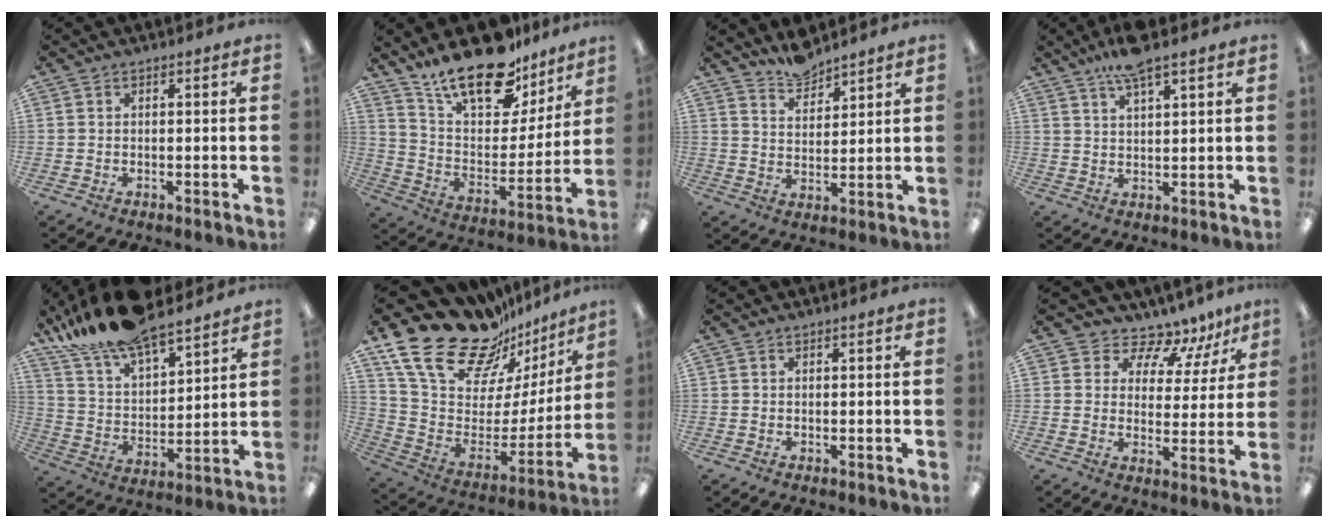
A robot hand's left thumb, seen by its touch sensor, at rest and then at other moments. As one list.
[{"total": 21.5, "force": [16.2, 9.3, 10.6], "torque": [-0.182, -0.106, 0.287]}, {"total": 6.1, "force": [5.9, 1.6, 0.7], "torque": [-0.014, -0.038, 0.110]}, {"total": 7.1, "force": [5.3, 1.2, 4.5], "torque": [-0.093, -0.013, 0.092]}, {"total": 18.3, "force": [15.5, 5.5, 7.9], "torque": [-0.167, -0.092, 0.280]}, {"total": 24.9, "force": [18.1, 12.2, 11.9], "torque": [-0.199, -0.128, 0.333]}, {"total": 0.0}, {"total": 8.5, "force": [6.8, 4.4, 2.5], "torque": [-0.045, -0.057, 0.122]}]